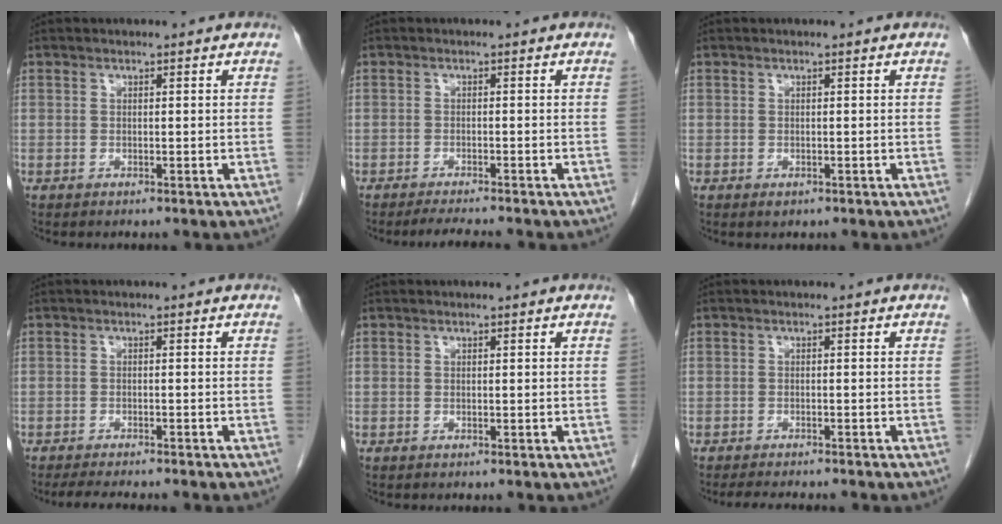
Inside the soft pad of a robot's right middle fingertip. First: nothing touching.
{"total": 4.1, "force": [-3.7, -0.2, 1.8], "torque": [-0.029, -0.014, -0.056]}
{"total": 0.7, "force": [-0.3, 0.5, 0.4], "torque": [-0.005, 0.001, -0.001]}
{"total": 6.5, "force": [-5.6, 0.7, 3.1], "torque": [-0.038, -0.011, -0.082]}
{"total": 0.0}
{"total": 6.2, "force": [-5.5, 0.9, 2.8], "torque": [-0.033, -0.009, -0.077]}